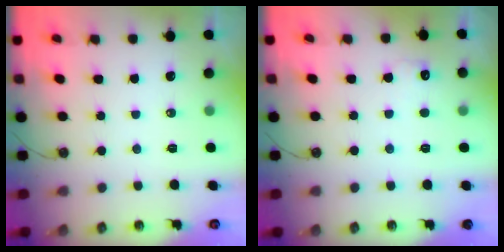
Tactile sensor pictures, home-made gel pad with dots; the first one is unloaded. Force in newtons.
{"total": 5.8, "press": 5.7, "slide": 1.3}